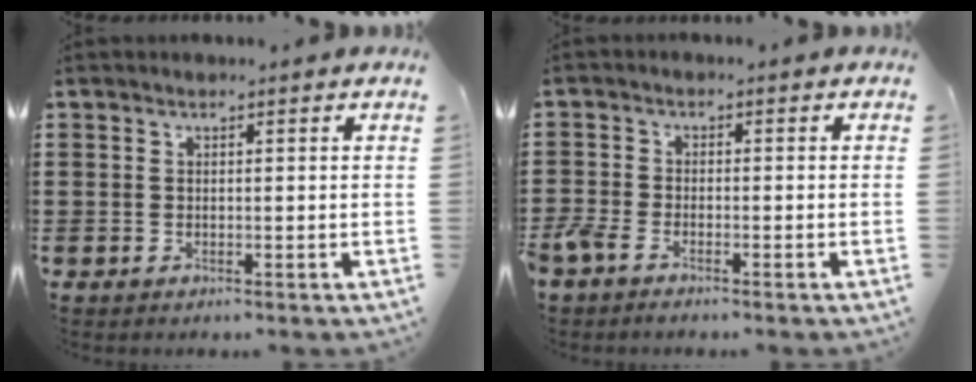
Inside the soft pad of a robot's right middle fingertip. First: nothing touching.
{"total": 2.3, "force": [-1.9, 0.7, 1.1], "torque": [-0.041, -0.005, -0.043]}